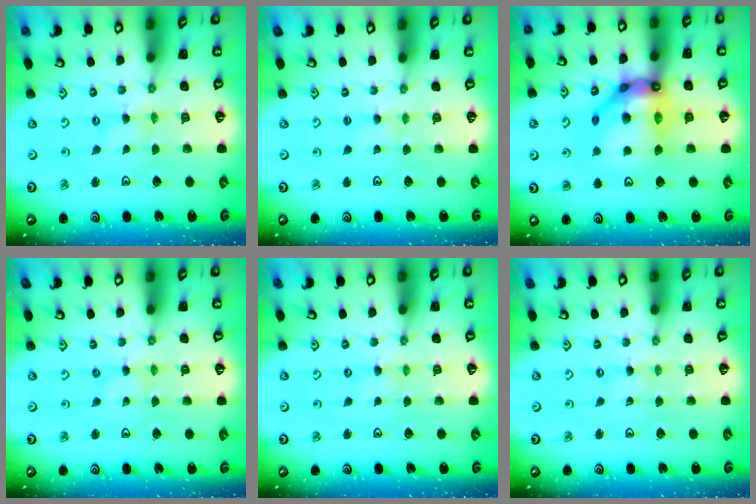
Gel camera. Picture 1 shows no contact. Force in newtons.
{"total": 1.9, "press": 1.8, "slide": 0.3}
{"total": 17.7, "press": 17.5, "slide": 2.2}
{"total": 0.0}
{"total": 0.0}
{"total": 0.0}